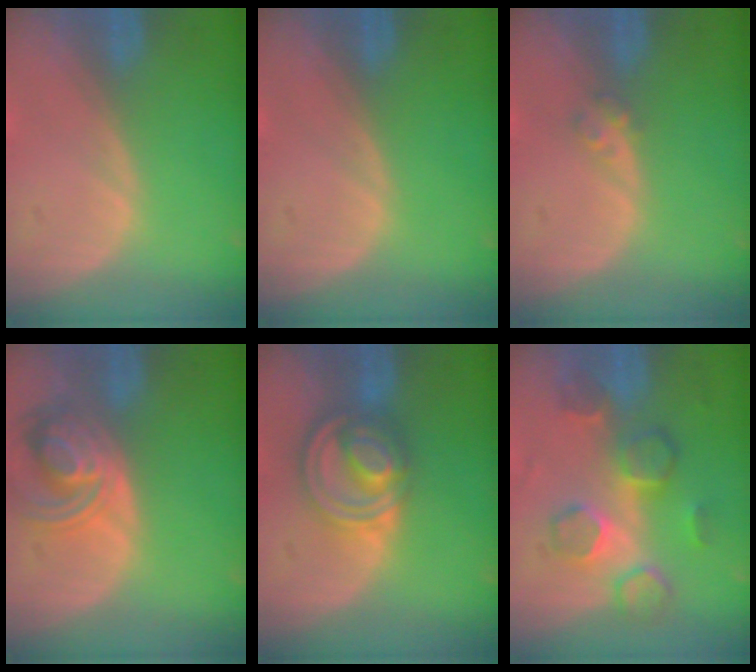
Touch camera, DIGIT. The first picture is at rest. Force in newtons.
{"total": 0.0}
{"total": 1.6, "press": 1.4, "slide": 0.8}
{"total": 7.4, "press": 6.7, "slide": 3.2}
{"total": 7.9, "press": 6.9, "slide": 3.9}
{"total": 8.7, "press": 7.6, "slide": 4.3}